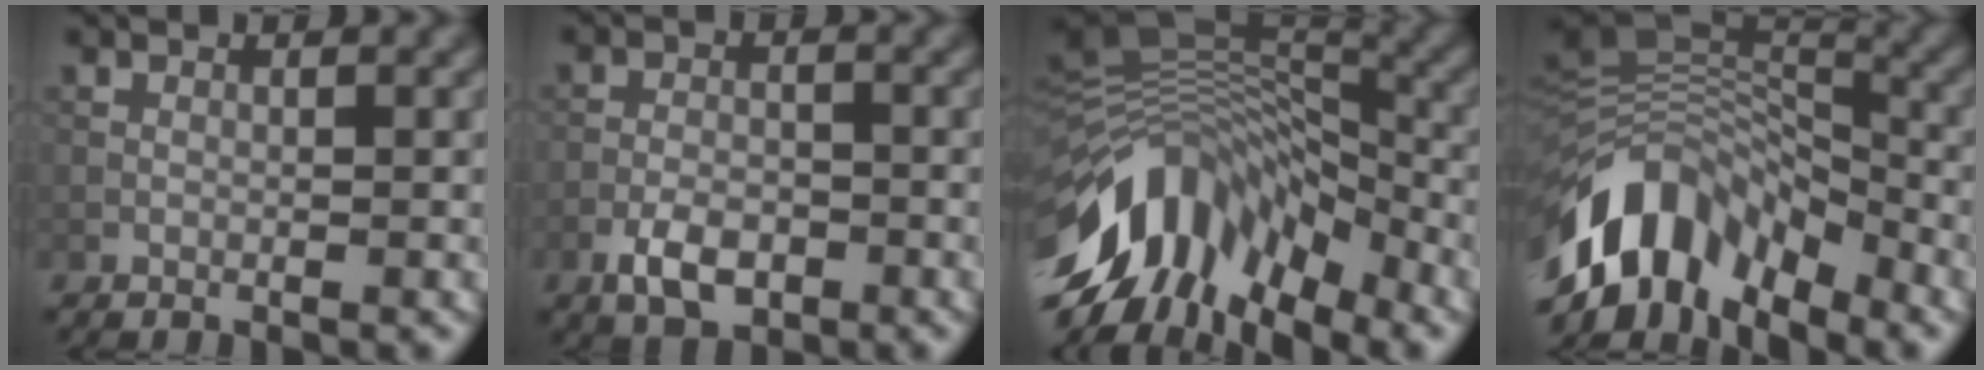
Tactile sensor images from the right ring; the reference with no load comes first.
{"total": 3.7, "force": [-2.0, 1.9, 2.4], "torque": [-0.042, -0.001, -0.039]}
{"total": 13.0, "force": [-6.7, 6.9, 8.7], "torque": [-0.172, 0.025, -0.125]}
{"total": 11.3, "force": [-6.2, 6.2, 7.1], "torque": [-0.129, 0.019, -0.122]}